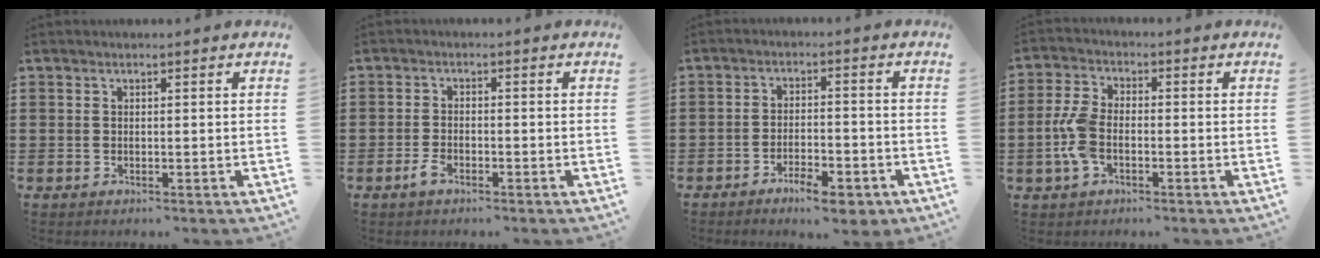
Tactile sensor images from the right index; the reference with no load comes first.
{"total": 2.3, "force": [-1.3, 0.9, 1.6], "torque": [-0.045, -0.004, -0.029]}
{"total": 4.8, "force": [-3.9, 0.8, 2.7], "torque": [-0.049, 0.000, -0.071]}
{"total": 6.3, "force": [-1.5, 3.5, 5.0], "torque": [-0.131, -0.004, -0.036]}